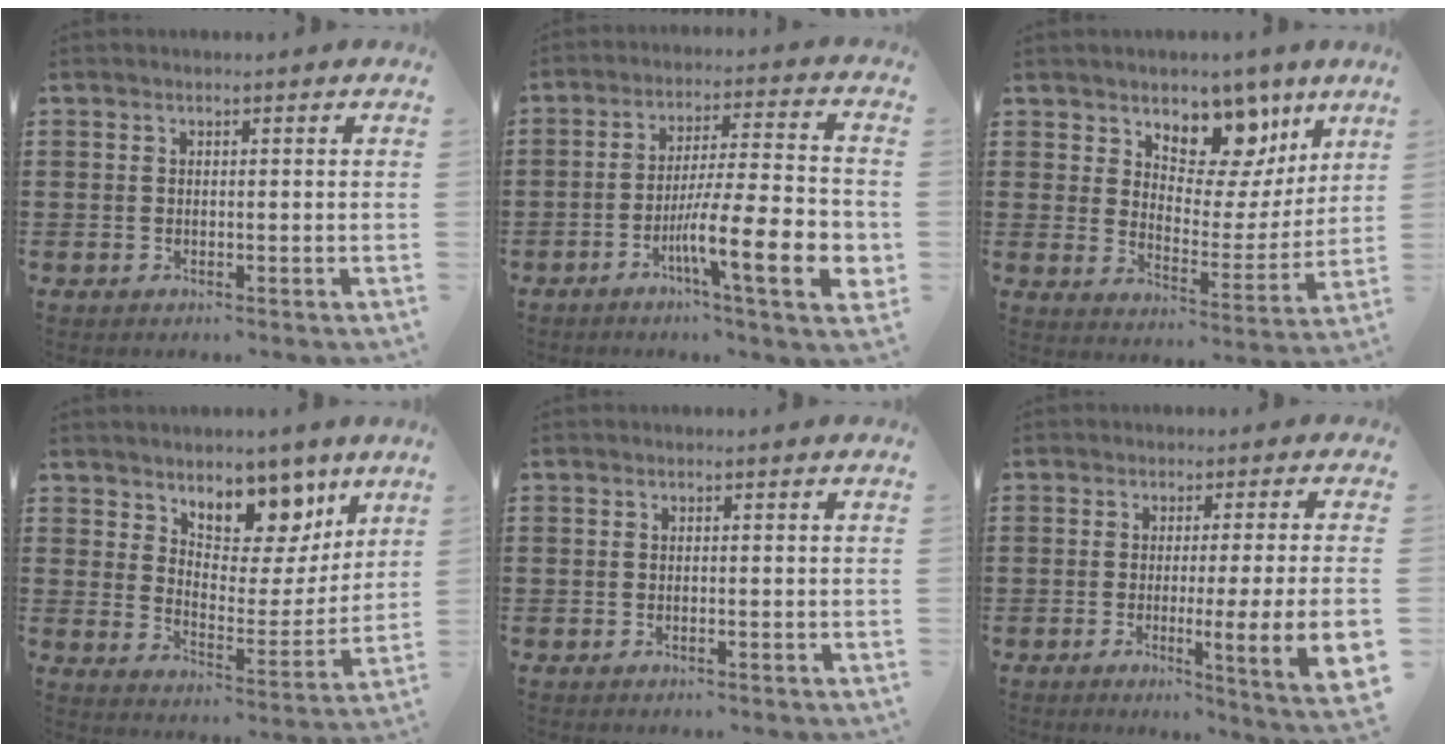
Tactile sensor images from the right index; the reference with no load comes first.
{"total": 13.8, "force": [-5.1, 2.6, 12.6], "torque": [-0.218, -0.005, -0.086]}
{"total": 9.5, "force": [7.1, 5.1, 3.7], "torque": [-0.081, -0.051, 0.125]}
{"total": 9.8, "force": [7.9, 4.9, 3.2], "torque": [-0.067, -0.059, 0.140]}
{"total": 0.0}
{"total": 6.4, "force": [-0.6, -0.3, 6.4], "torque": [-0.100, -0.023, -0.012]}